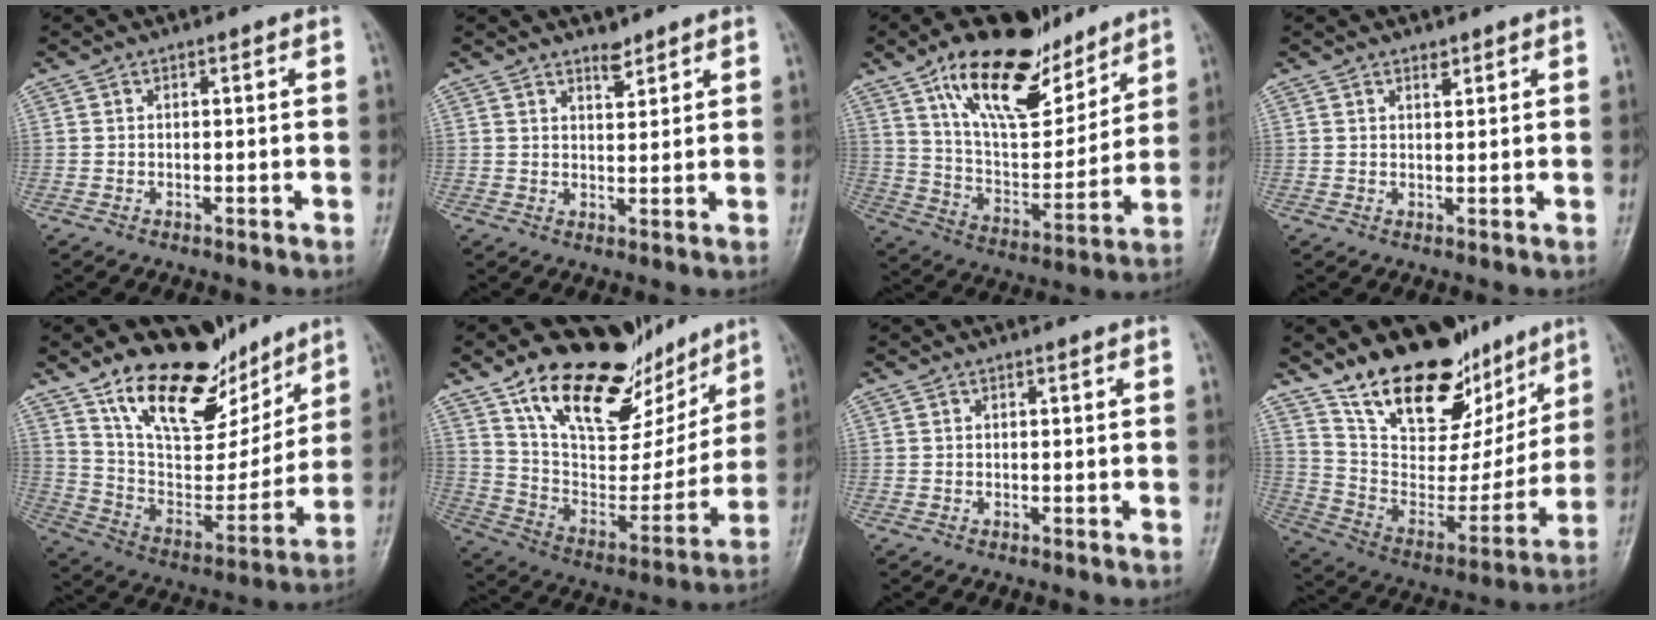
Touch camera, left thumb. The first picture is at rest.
{"total": 2.6, "force": [2.2, 1.0, 0.9], "torque": [-0.004, -0.018, 0.037]}
{"total": 20.9, "force": [13.4, 9.2, 13.2], "torque": [-0.175, -0.066, 0.238]}
{"total": 1.4, "force": [1.1, 0.7, 0.6], "torque": [-0.003, -0.008, 0.017]}
{"total": 21.3, "force": [15.2, 10.1, 11.1], "torque": [-0.121, -0.078, 0.263]}
{"total": 27.4, "force": [17.5, 13.5, 16.2], "torque": [-0.206, -0.049, 0.291]}
{"total": 0.0}
{"total": 24.6, "force": [16.3, 12.8, 13.3], "torque": [-0.158, -0.070, 0.277]}